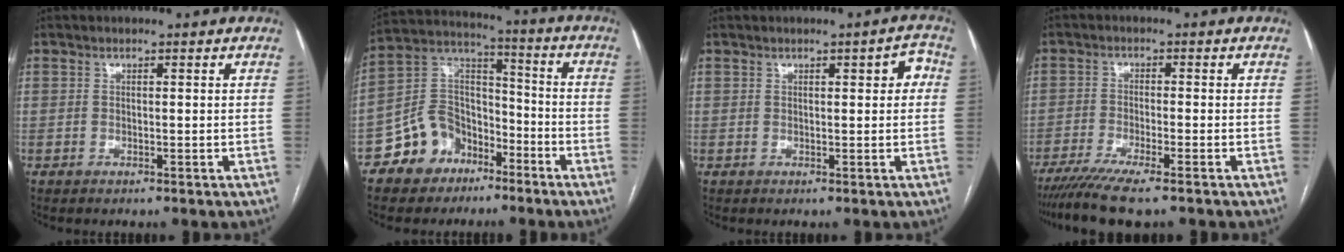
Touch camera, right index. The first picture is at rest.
{"total": 11.0, "force": [-6.7, 8.2, 3.2], "torque": [-0.063, 0.047, -0.118]}
{"total": 2.9, "force": [0.7, 1.1, 2.6], "torque": [-0.025, 0.016, 0.007]}
{"total": 8.1, "force": [-6.3, 0.3, 5.1], "torque": [-0.081, -0.018, -0.104]}